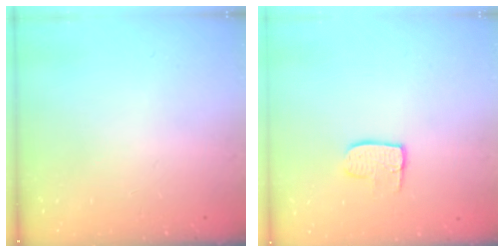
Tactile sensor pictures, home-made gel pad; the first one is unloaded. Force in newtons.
{"total": 7.0, "press": 7.0, "slide": 0.4}